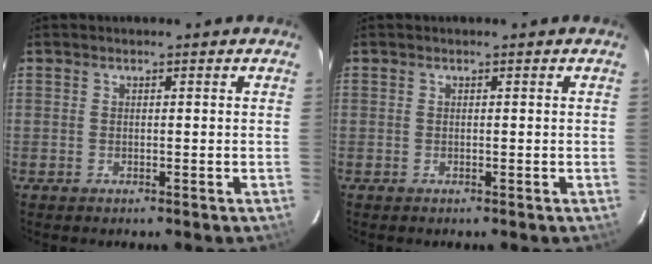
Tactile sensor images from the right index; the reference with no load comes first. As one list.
[{"total": 0.0}]